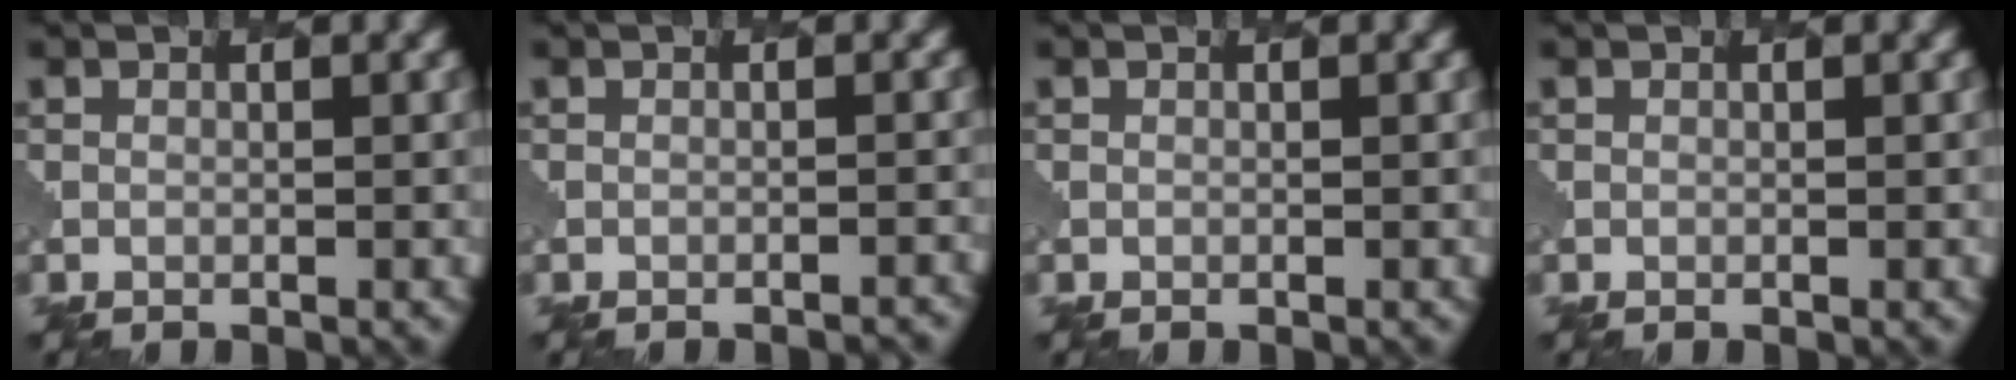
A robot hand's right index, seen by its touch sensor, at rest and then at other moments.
{"total": 1.7, "force": [-1.6, 0.4, 0.6], "torque": [0.004, 0.009, -0.022]}
{"total": 0.0}
{"total": 0.0}